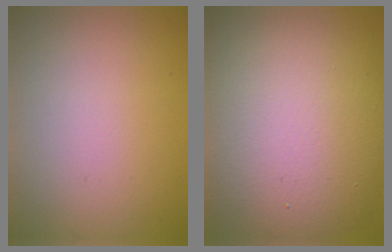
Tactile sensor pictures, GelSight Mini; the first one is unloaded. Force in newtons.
{"total": 14.9, "press": 14.9, "slide": 0.8}